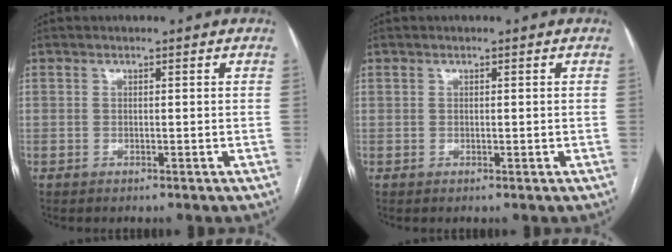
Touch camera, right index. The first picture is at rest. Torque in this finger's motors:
{"motor_torque": [-0.18, -0.04, 0.00, 0.00]}